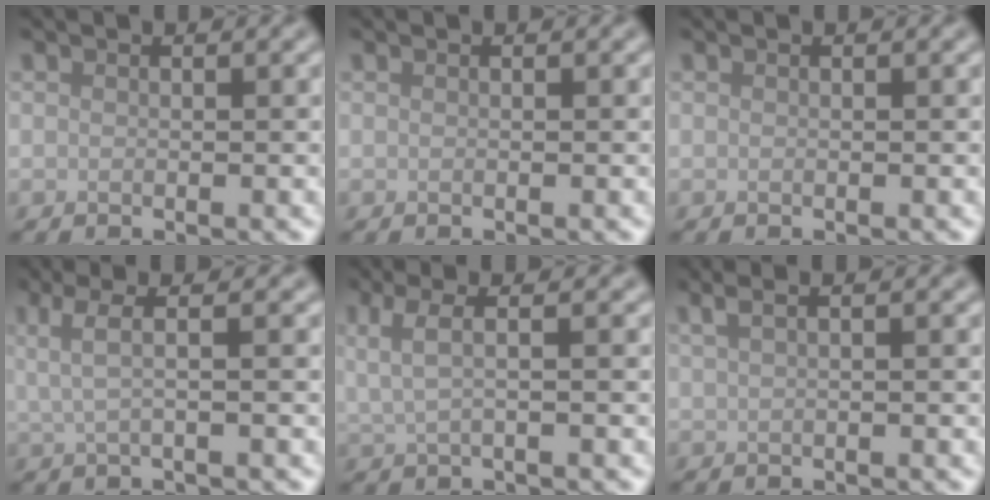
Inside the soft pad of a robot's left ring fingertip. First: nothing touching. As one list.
[{"total": 0.0}, {"total": 0.0}, {"total": 2.7, "force": [0.9, 0.7, 2.5], "torque": [-0.047, 0.001, 0.015]}, {"total": 2.5, "force": [0.9, 0.7, 2.3], "torque": [-0.044, 0.000, 0.015]}, {"total": 3.1, "force": [1.7, 1.4, 2.2], "torque": [-0.024, 0.014, 0.004]}]